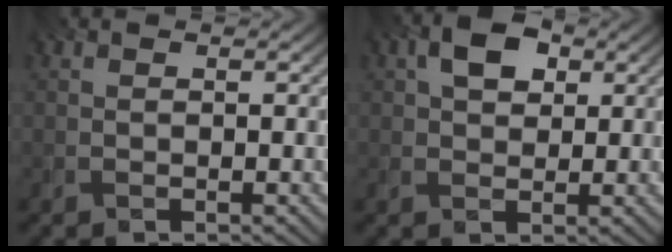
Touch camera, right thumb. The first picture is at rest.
{"total": 4.8, "force": [1.9, 3.1, 3.2], "torque": [-0.059, 0.009, 0.026]}